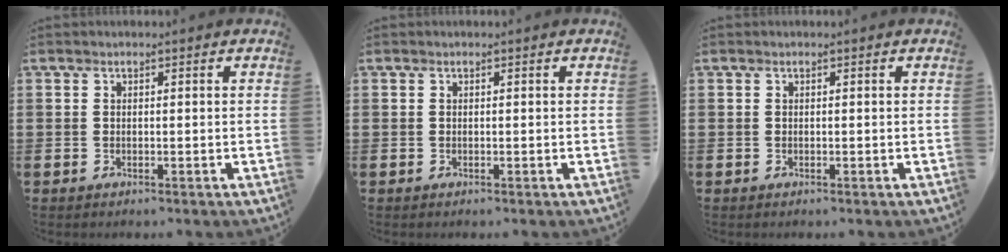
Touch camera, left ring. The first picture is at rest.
{"total": 0.0}
{"total": 0.0}